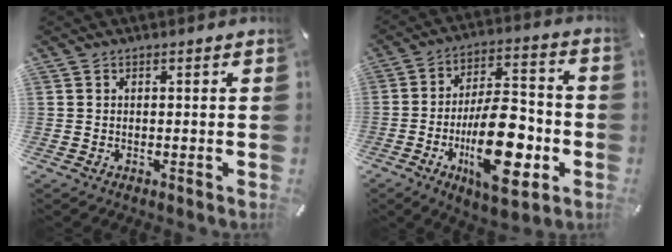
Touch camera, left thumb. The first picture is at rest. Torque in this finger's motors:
{"motor_torque": [1.72, 3.29, 1.54, 1.23, 0.55]}